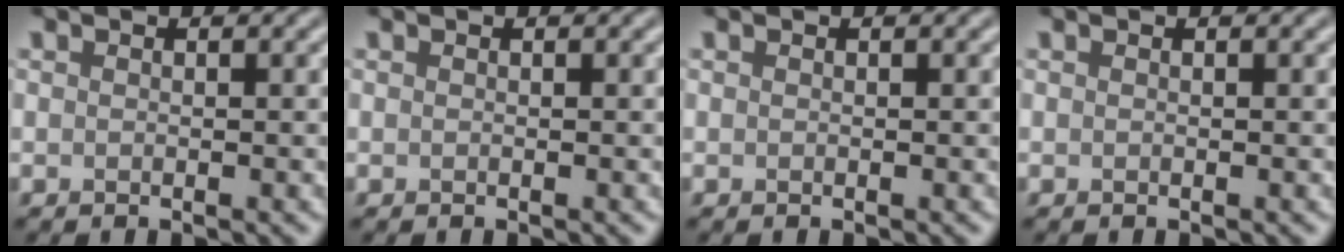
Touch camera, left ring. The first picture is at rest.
{"total": 0.0}
{"total": 0.0}
{"total": 0.0}